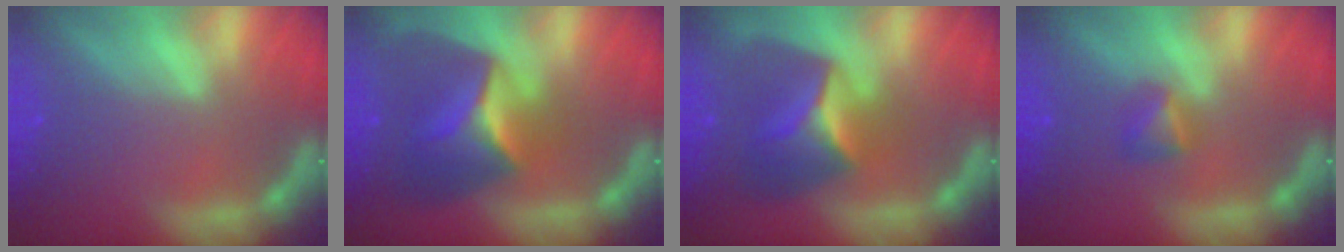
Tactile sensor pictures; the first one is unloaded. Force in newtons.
{"total": 7.9}
{"total": 6.9}
{"total": 1.9}